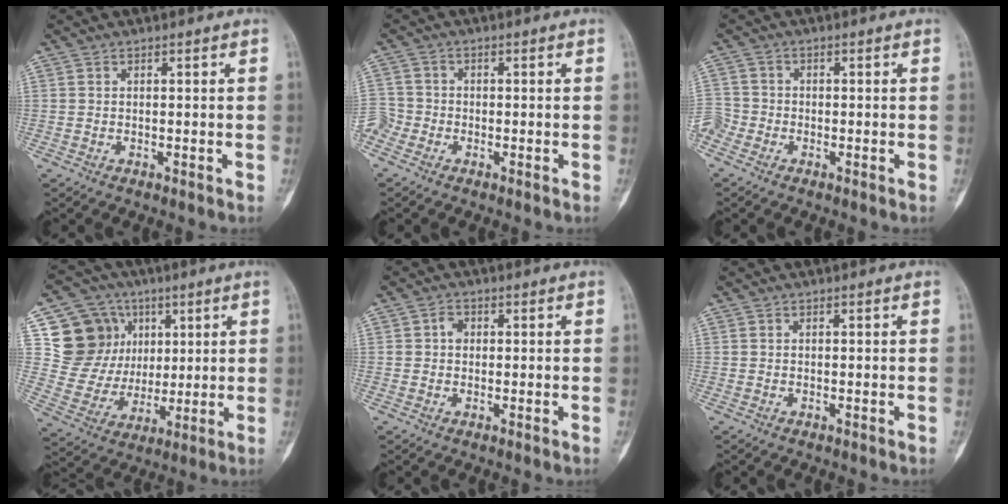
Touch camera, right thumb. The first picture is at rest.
{"total": 4.6, "force": [-2.5, 3.5, 1.3], "torque": [-0.032, 0.009, -0.056]}
{"total": 4.5, "force": [-2.5, 3.4, 1.3], "torque": [-0.031, 0.008, -0.056]}
{"total": 16.2, "force": [5.8, 14.3, 4.8], "torque": [-0.043, 0.002, 0.120]}
{"total": 2.1, "force": [0.2, 1.7, 1.2], "torque": [-0.010, 0.006, 0.000]}
{"total": 0.0}